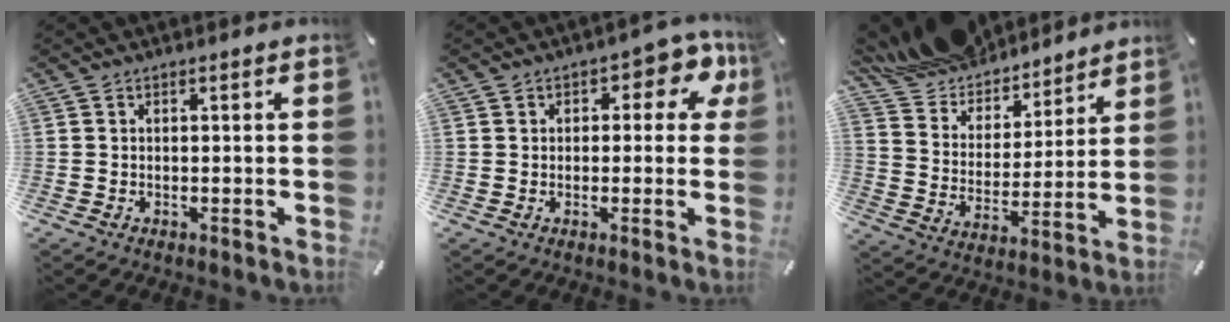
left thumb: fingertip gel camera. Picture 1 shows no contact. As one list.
[{"total": 6.9, "force": [2.7, 4.2, 4.7], "torque": [-0.050, -0.008, 0.040]}, {"total": 12.8, "force": [11.4, 5.7, 0.6], "torque": [-0.044, -0.106, 0.215]}]